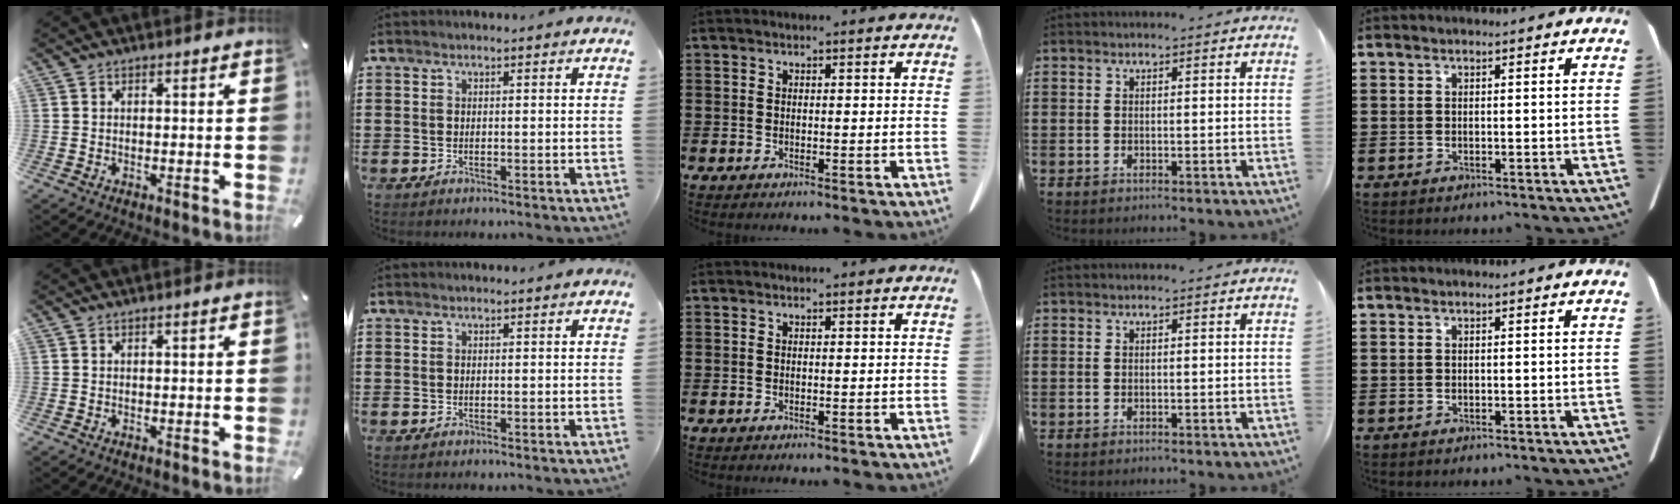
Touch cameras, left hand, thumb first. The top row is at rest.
{}